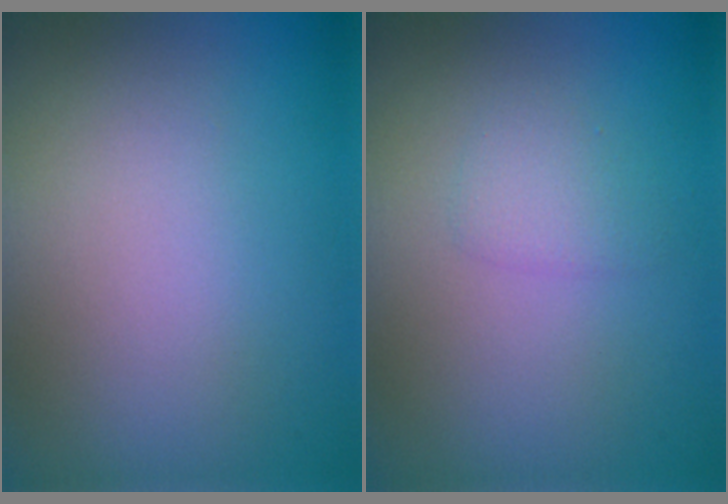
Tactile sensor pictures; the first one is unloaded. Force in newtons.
{"total": 1.3, "press": 1.3, "slide": 0.0}